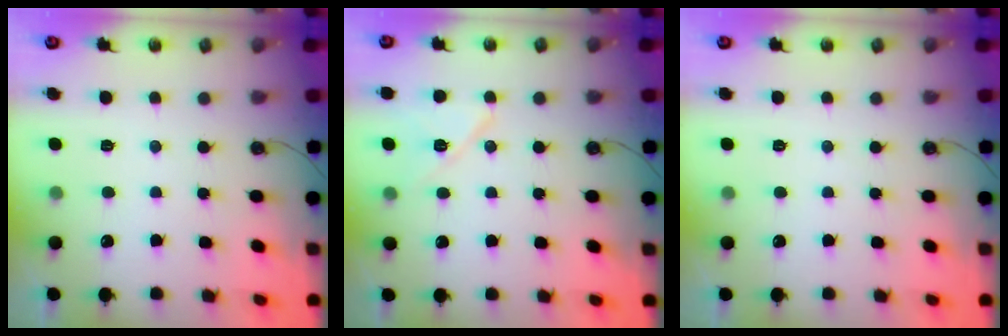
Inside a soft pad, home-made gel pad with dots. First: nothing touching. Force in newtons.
{"total": 8.1, "press": 8.1, "slide": 0.5}
{"total": 0.0}